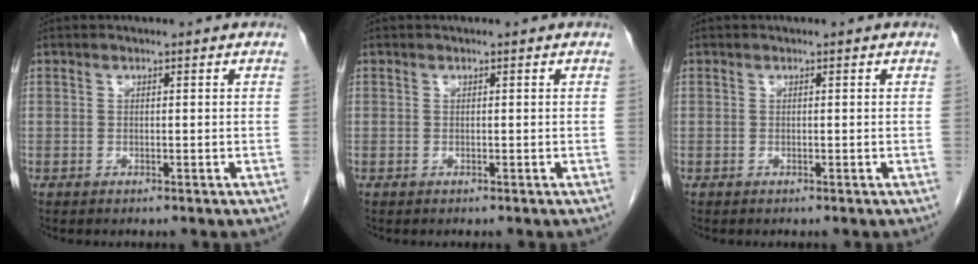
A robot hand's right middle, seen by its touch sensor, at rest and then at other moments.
{"total": 0.0}
{"total": 0.0}